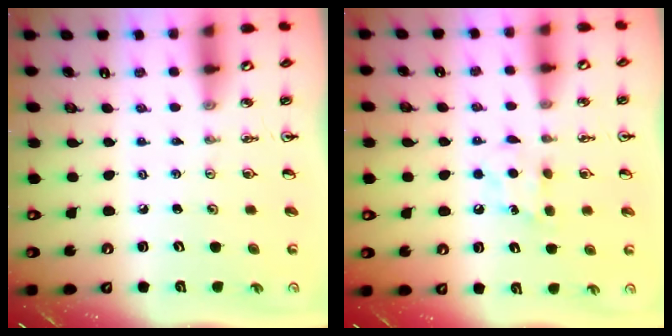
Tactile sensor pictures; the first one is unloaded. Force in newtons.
{"total": 5.9, "press": 5.9, "slide": 0.7}